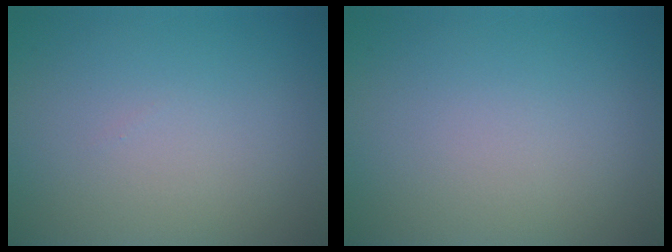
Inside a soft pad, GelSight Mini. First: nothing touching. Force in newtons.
{"total": 0.0}